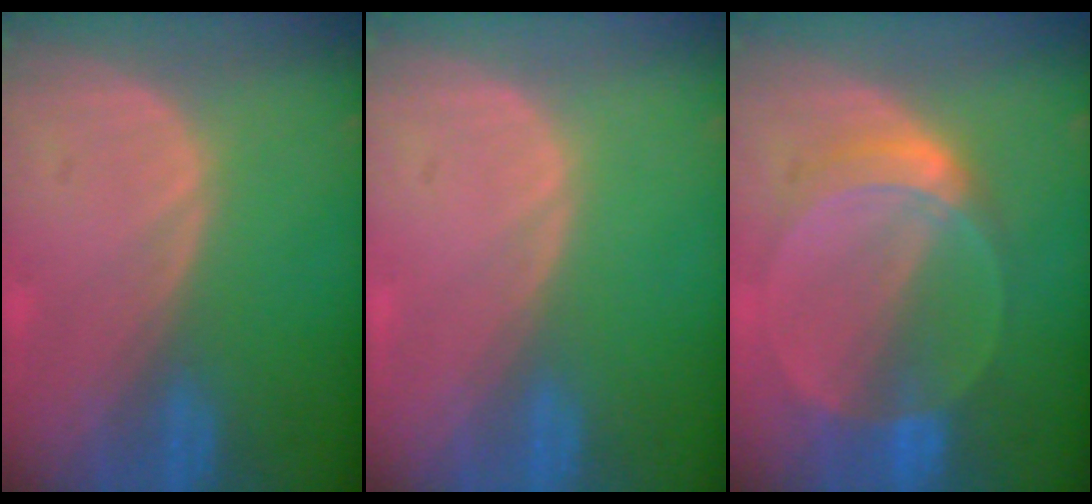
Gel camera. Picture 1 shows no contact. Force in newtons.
{"total": 0.0}
{"total": 6.1, "press": 5.6, "slide": 2.4}